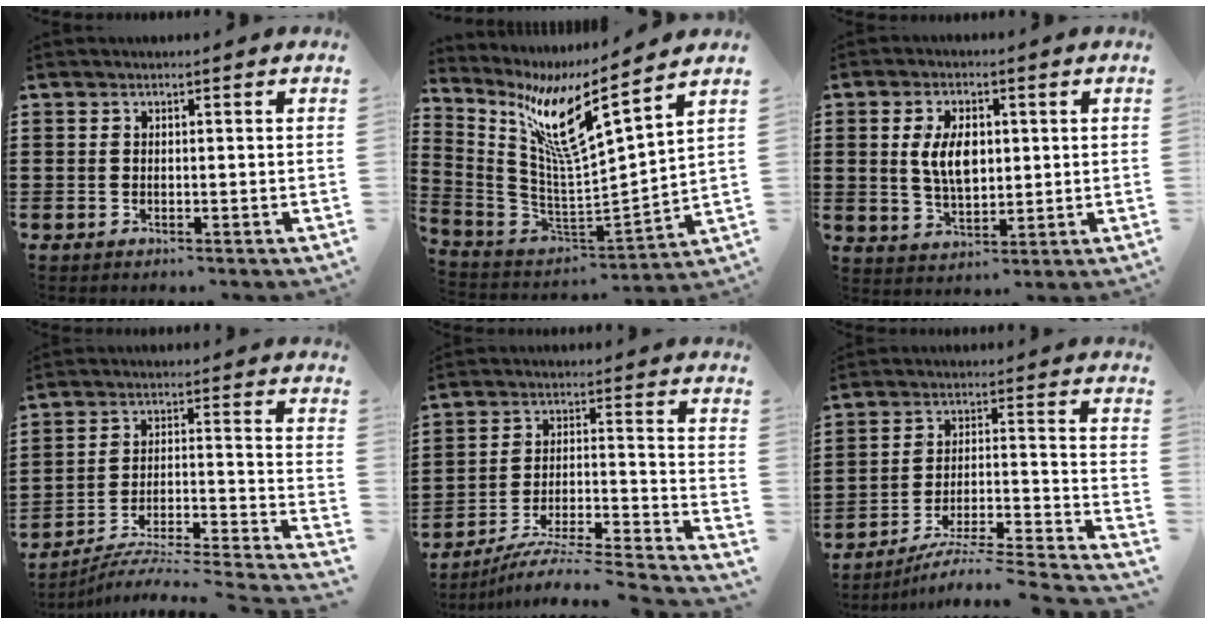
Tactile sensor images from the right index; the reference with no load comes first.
{"total": 11.0, "force": [6.9, 0.7, 8.5], "torque": [-0.190, -0.043, 0.109]}
{"total": 6.4, "force": [0.8, 3.5, 5.3], "torque": [-0.109, 0.006, 0.009]}
{"total": 4.6, "force": [-4.1, 0.3, 2.1], "torque": [-0.039, -0.019, -0.086]}
{"total": 6.2, "force": [-5.6, 0.2, 2.6], "torque": [-0.044, -0.013, -0.113]}
{"total": 5.2, "force": [-4.5, 0.2, 2.7], "torque": [-0.046, -0.015, -0.091]}